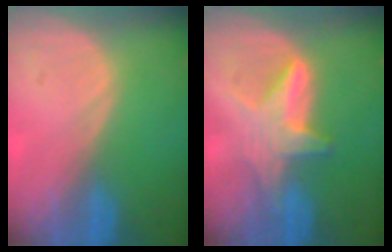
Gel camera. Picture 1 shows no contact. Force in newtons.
{"total": 6.1, "press": 6.0, "slide": 0.5}